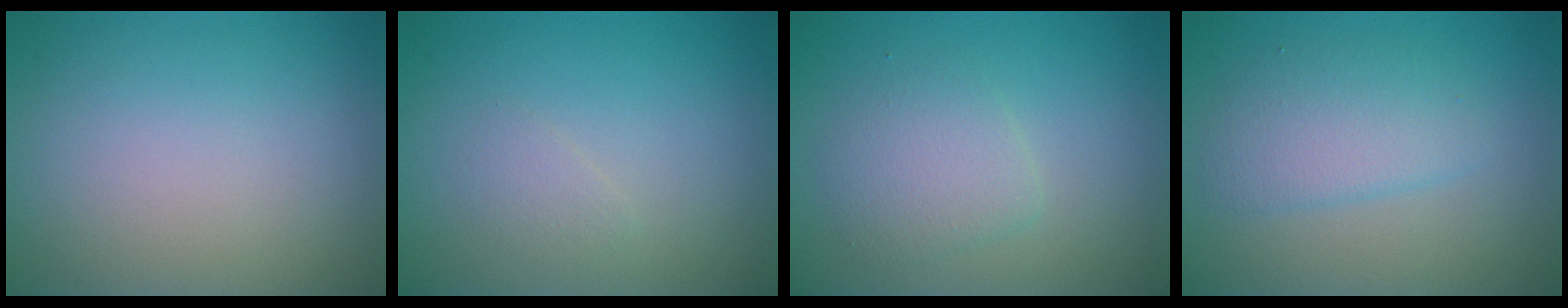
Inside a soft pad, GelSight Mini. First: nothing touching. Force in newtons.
{"total": 0.9, "press": 0.9, "slide": 0.0}
{"total": 2.7, "press": 2.7, "slide": 0.1}
{"total": 3.2, "press": 3.2, "slide": 0.0}